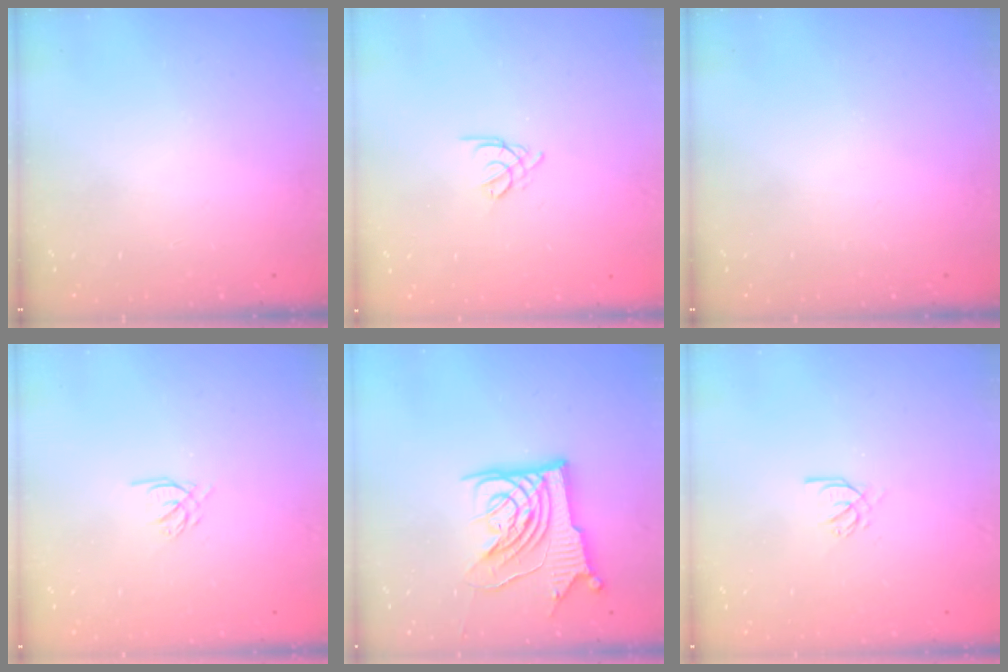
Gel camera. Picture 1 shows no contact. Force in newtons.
{"total": 3.4, "press": 3.3, "slide": 0.6}
{"total": 0.0}
{"total": 2.4, "press": 2.4, "slide": 0.3}
{"total": 13.3, "press": 13.1, "slide": 1.9}
{"total": 3.5, "press": 3.5, "slide": 0.2}